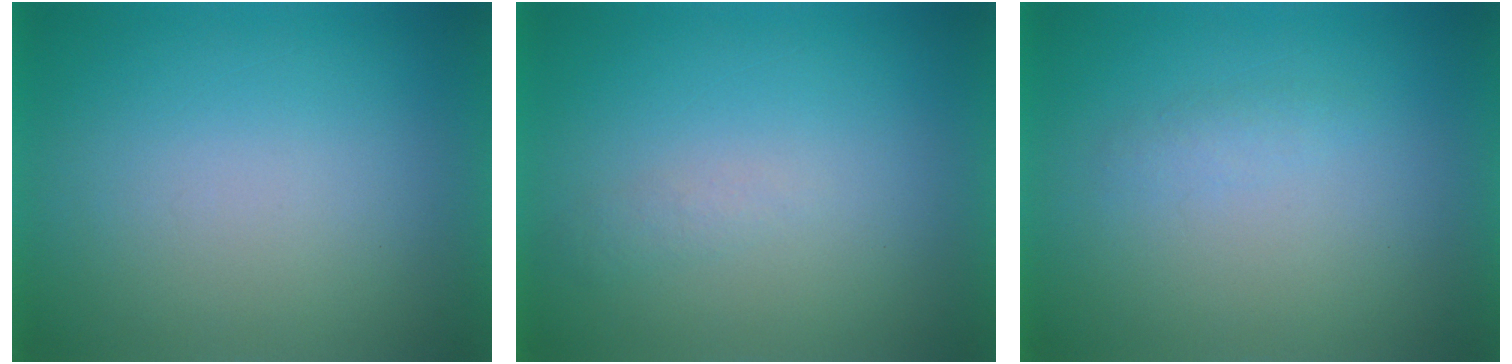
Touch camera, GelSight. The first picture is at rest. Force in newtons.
{"total": 1.2}
{"total": 1.3}